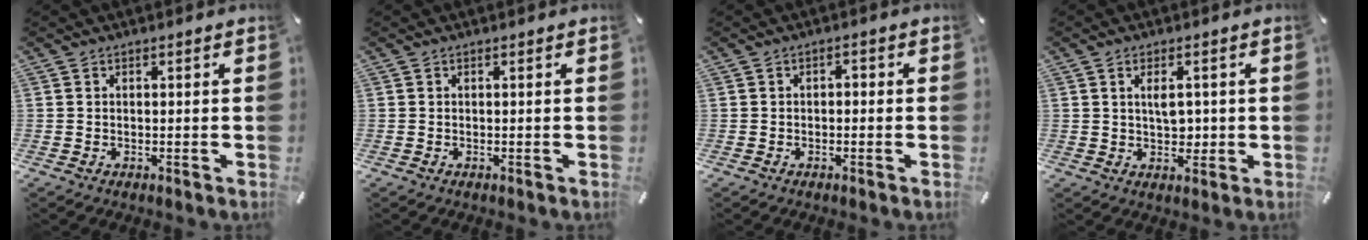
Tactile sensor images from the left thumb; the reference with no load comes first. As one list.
[{"total": 0.0}, {"total": 1.5, "force": [-1.0, 0.7, 0.8], "torque": [-0.015, 0.009, -0.023]}, {"total": 4.8, "force": [0.6, 3.0, 3.7], "torque": [-0.052, -0.002, 0.003]}]